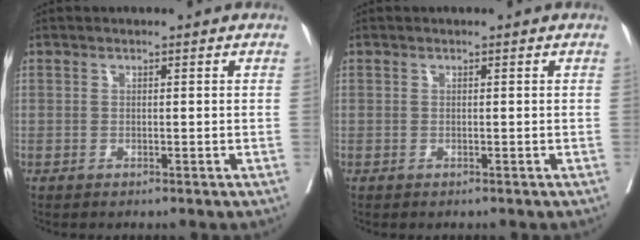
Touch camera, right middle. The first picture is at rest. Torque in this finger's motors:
{"motor_torque": [0.47, -0.56, 0.02, 0.00]}